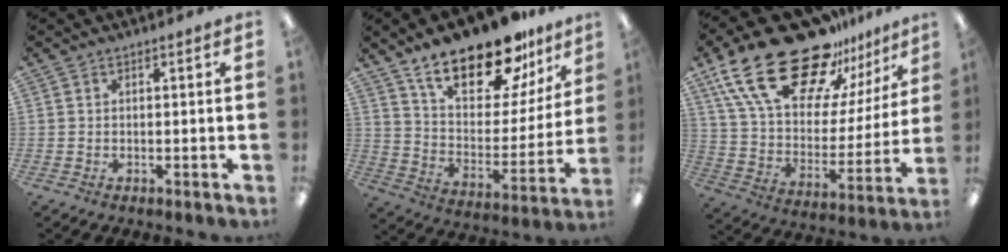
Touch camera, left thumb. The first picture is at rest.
{"total": 22.2, "force": [16.7, 8.9, 11.6], "torque": [-0.191, -0.105, 0.289]}
{"total": 27.4, "force": [19.0, 12.8, 15.0], "torque": [-0.264, -0.118, 0.339]}